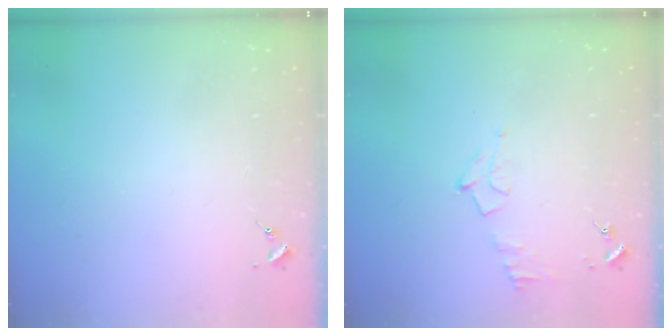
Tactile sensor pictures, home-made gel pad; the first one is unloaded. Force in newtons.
{"total": 6.8, "press": 6.8, "slide": 0.8}